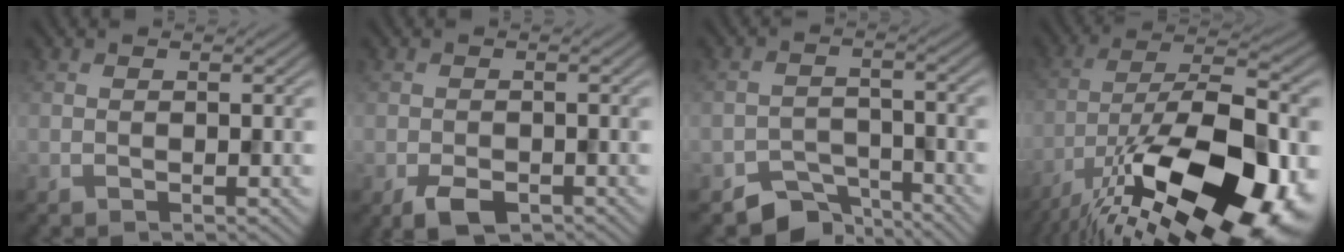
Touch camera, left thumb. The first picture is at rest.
{"total": 3.4, "force": [-2.0, 1.8, 2.0], "torque": [-0.037, -0.011, -0.035]}
{"total": 5.0, "force": [-4.2, 2.3, 1.4], "torque": [-0.016, -0.006, -0.079]}
{"total": 20.5, "force": [-11.1, 8.0, 15.2], "torque": [-0.261, -0.023, -0.178]}